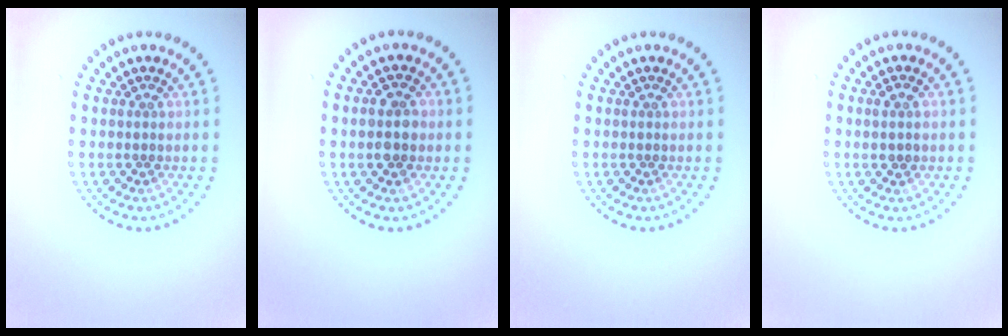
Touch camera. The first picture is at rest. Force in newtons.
{"total": 2.3, "press": 2.3, "slide": 0.1}
{"total": 0.0}
{"total": 1.4, "press": 1.3, "slide": 0.4}